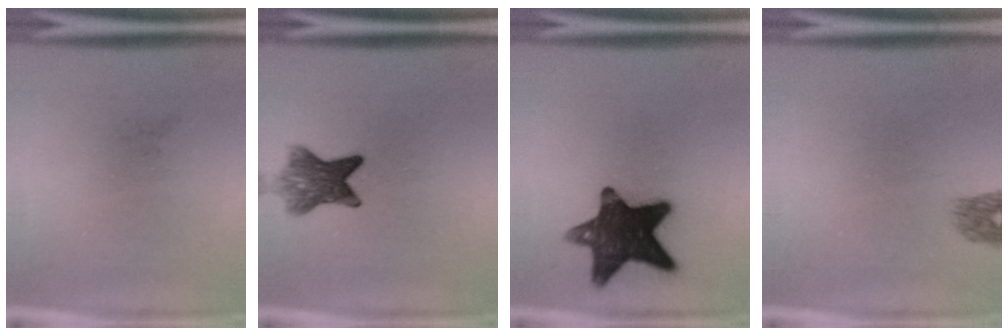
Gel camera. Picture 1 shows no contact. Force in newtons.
{"total": 6.5}
{"total": 14.3}
{"total": 1.6}